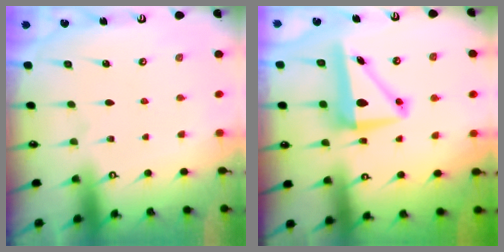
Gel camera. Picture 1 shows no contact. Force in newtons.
{"total": 8.9, "press": 8.7, "slide": 1.6}